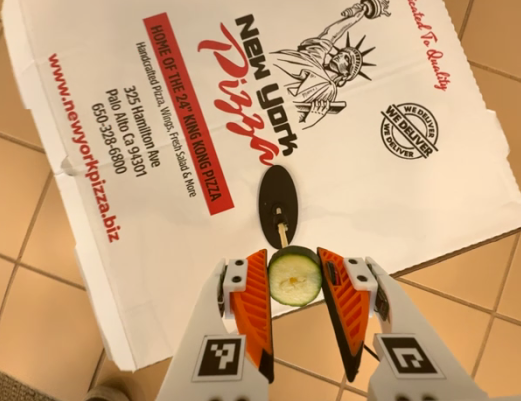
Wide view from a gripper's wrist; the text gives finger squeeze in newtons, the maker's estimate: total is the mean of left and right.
{"total": 8.2, "left": 8.6, "right": 7.7}